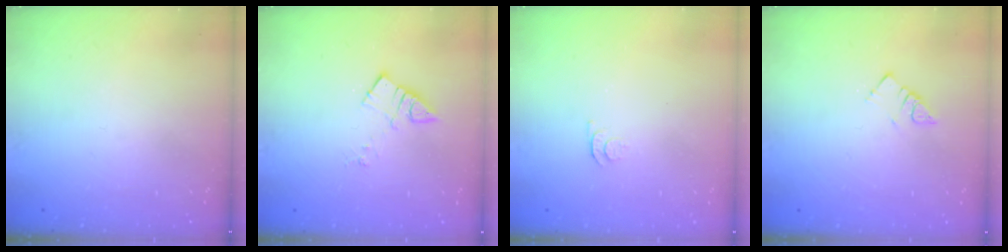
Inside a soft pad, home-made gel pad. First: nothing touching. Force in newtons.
{"total": 5.0, "press": 5.0, "slide": 0.4}
{"total": 3.8, "press": 3.7, "slide": 0.7}
{"total": 3.2, "press": 3.1, "slide": 0.5}